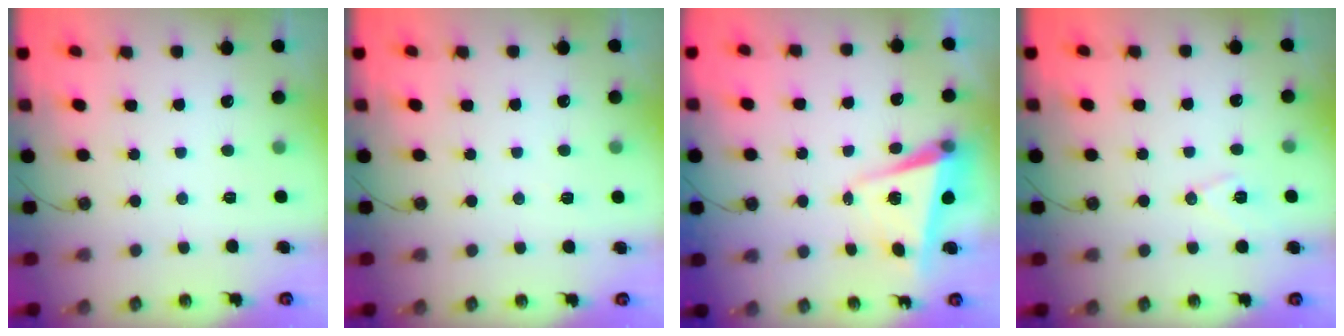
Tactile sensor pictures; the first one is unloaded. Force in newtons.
{"total": 2.0, "press": 0.8, "slide": 1.8}
{"total": 5.6, "press": 5.5, "slide": 1.2}
{"total": 7.8, "press": 6.9, "slide": 3.6}